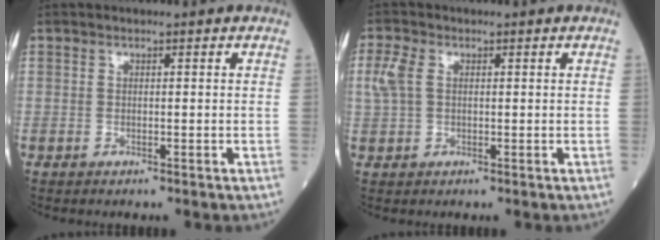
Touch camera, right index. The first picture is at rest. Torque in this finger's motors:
{"motor_torque": [0.46, 0.09, 0.03, 0.06]}